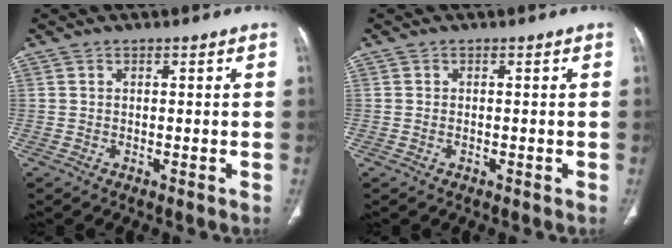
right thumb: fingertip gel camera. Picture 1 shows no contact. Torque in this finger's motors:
{"motor_torque": [-0.16, -0.22, -0.34, 0.35, 0.01]}